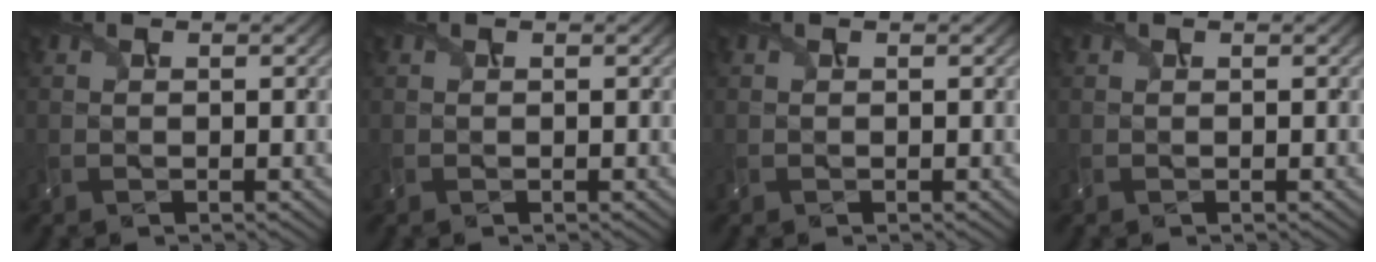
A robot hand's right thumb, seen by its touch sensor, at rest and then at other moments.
{"total": 0.0}
{"total": 0.0}
{"total": 0.0}